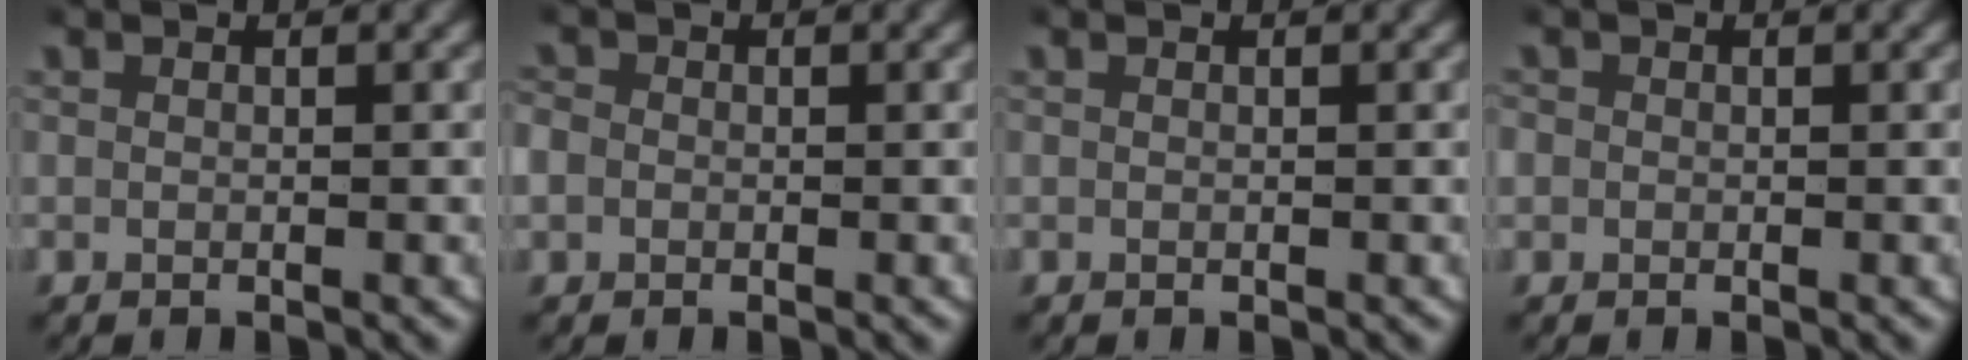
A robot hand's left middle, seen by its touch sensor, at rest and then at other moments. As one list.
[{"total": 2.4, "force": [-0.2, 2.2, 0.9], "torque": [-0.037, -0.003, -0.007]}, {"total": 0.0}, {"total": 1.4, "force": [0.0, 1.3, 0.4], "torque": [-0.017, -0.003, -0.002]}]